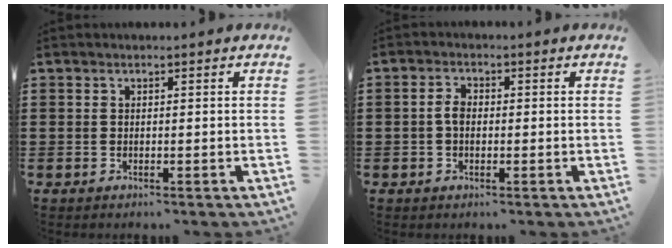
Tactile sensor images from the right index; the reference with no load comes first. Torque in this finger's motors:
{"motor_torque": [0.25, 0.19, 0.23, 0.07]}